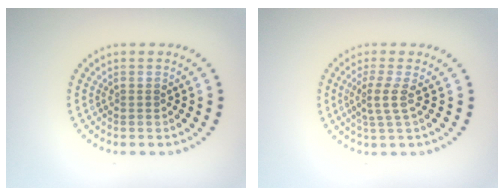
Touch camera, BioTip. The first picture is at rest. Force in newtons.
{"total": 2.1, "press": 1.6, "slide": 1.4}